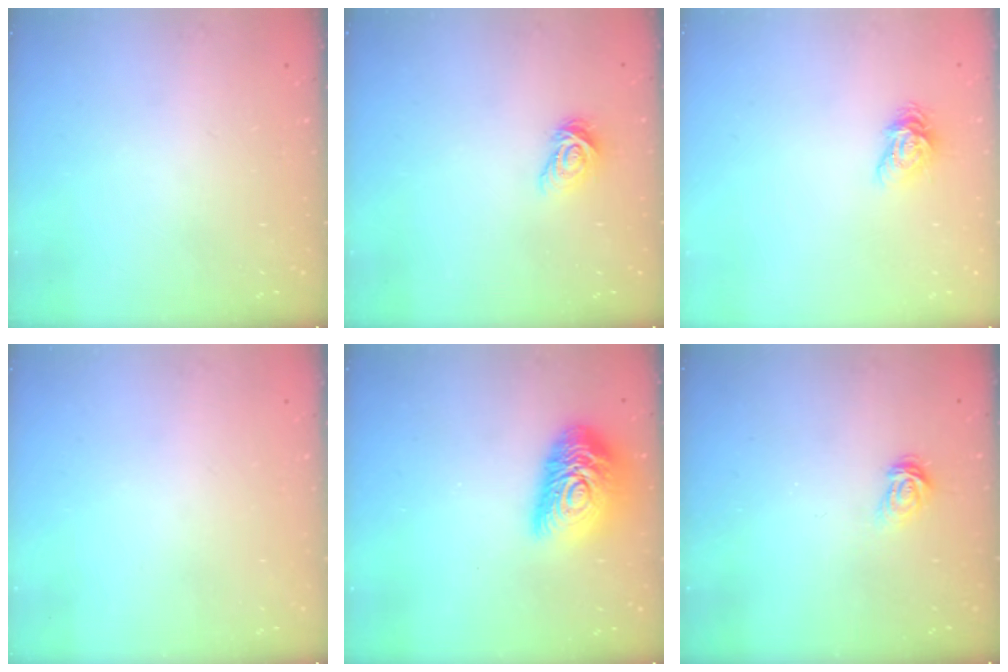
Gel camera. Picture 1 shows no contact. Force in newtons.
{"total": 5.4, "press": 5.4, "slide": 0.6}
{"total": 5.9, "press": 5.9, "slide": 0.3}
{"total": 0.0}
{"total": 16.3, "press": 16.2, "slide": 1.7}
{"total": 4.4, "press": 4.4, "slide": 0.5}